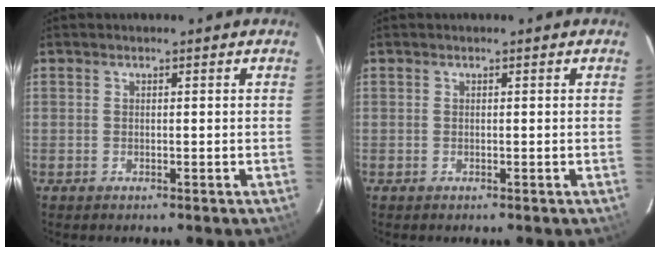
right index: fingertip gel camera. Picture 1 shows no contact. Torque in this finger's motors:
{"motor_torque": [0.00, 0.00, 0.00, 0.00]}